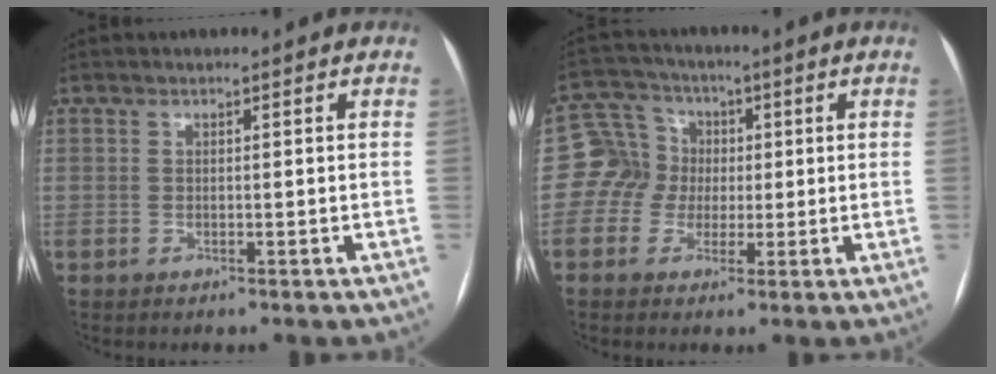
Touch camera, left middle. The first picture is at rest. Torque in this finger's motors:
{"motor_torque": [0.04, 0.01, -0.22, -0.03]}